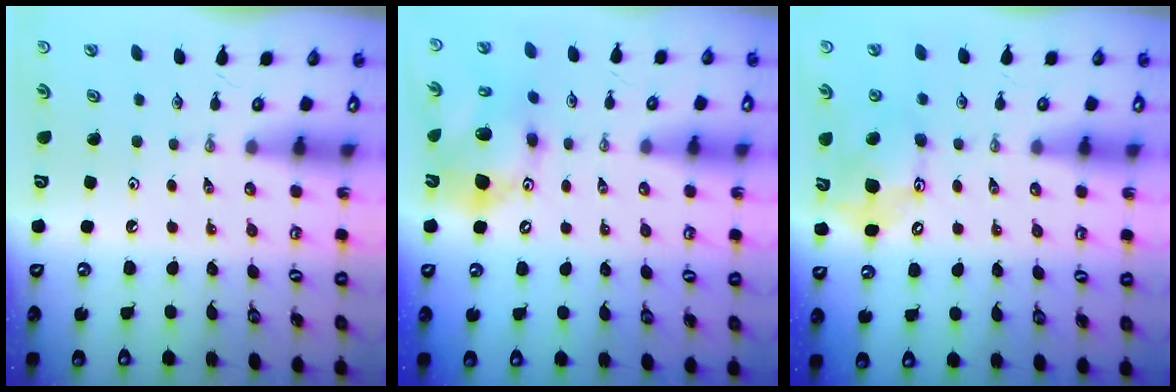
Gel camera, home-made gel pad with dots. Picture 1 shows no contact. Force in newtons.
{"total": 14.2, "press": 13.9, "slide": 2.9}
{"total": 12.0, "press": 11.6, "slide": 2.9}